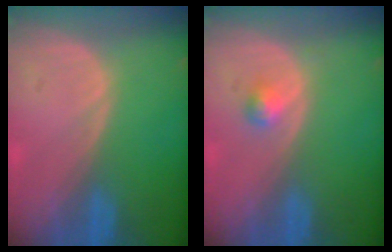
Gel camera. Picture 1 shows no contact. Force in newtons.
{"total": 1.7, "press": 1.7, "slide": 0.2}